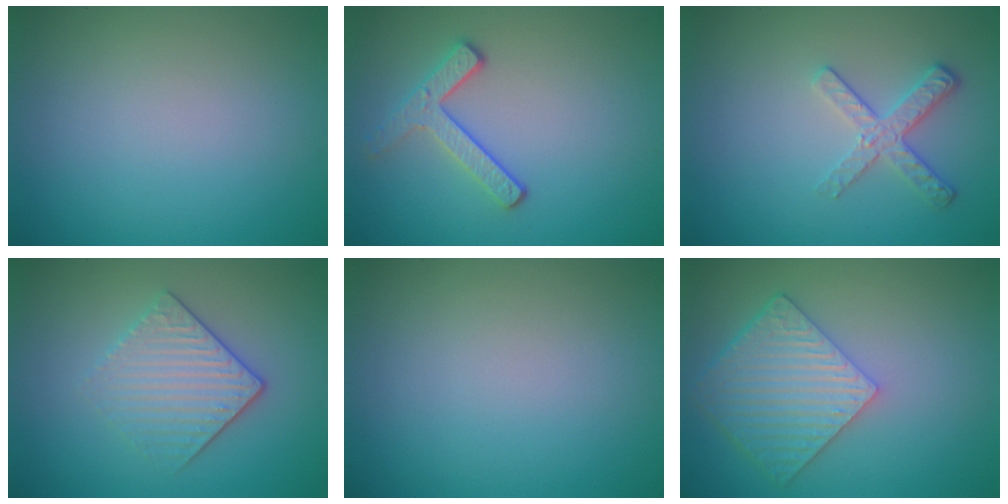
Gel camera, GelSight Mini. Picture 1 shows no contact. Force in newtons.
{"total": 2.7, "press": 2.3, "slide": 1.3}
{"total": 2.6, "press": 2.2, "slide": 1.4}
{"total": 3.7, "press": 3.3, "slide": 1.7}
{"total": 0.0}
{"total": 6.0, "press": 4.5, "slide": 3.9}